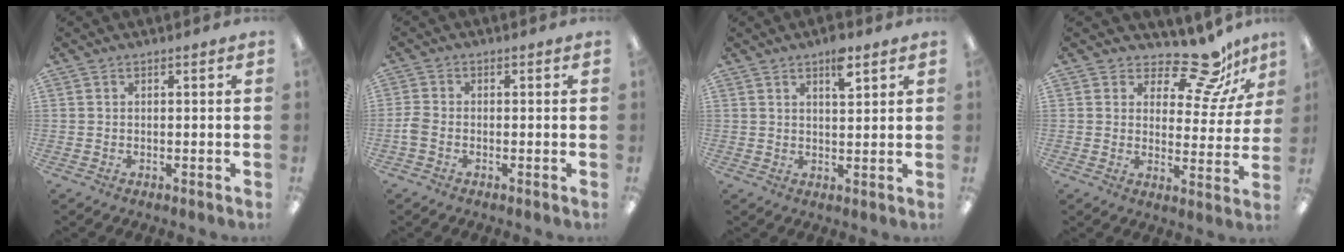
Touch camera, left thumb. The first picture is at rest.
{"total": 2.9, "force": [-1.1, 1.7, 2.0], "torque": [-0.046, 0.002, -0.022]}
{"total": 5.5, "force": [3.7, 2.0, 3.6], "torque": [-0.048, -0.017, 0.059]}
{"total": 13.8, "force": [11.1, 5.0, 6.6], "torque": [-0.099, -0.077, 0.192]}